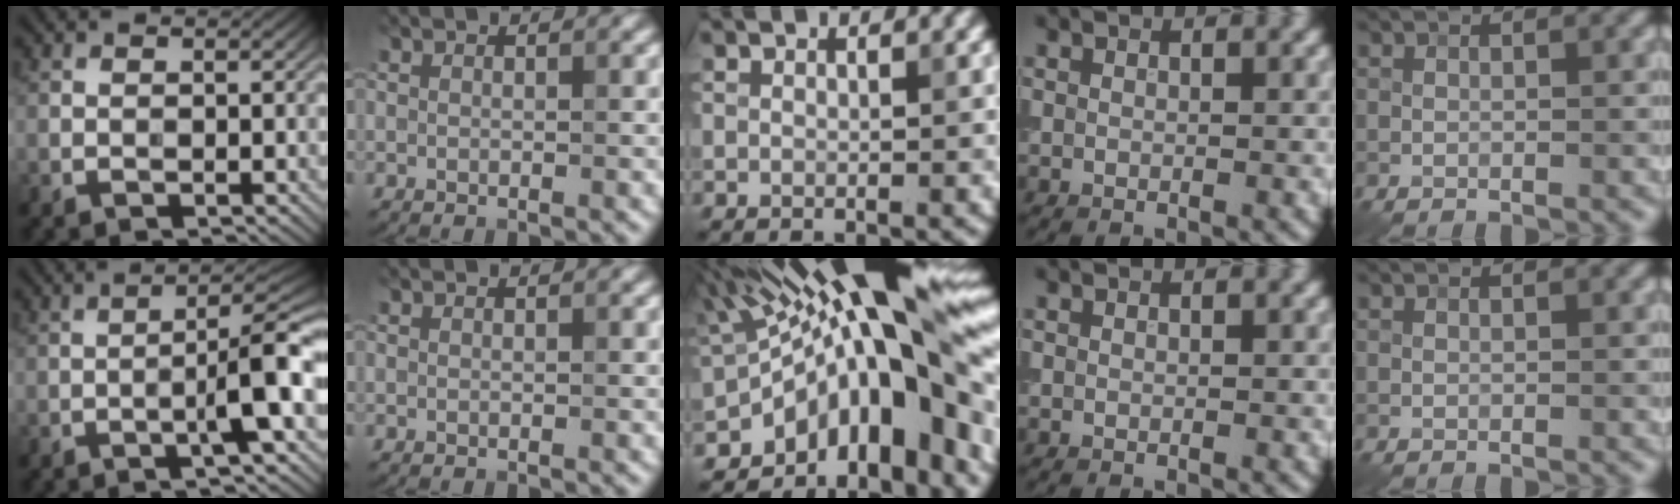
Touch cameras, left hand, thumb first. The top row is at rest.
{"thumb": {"total": 7.4, "force": [-2.0, 1.1, 7.0], "torque": [-0.102, 0.025, -0.037]}, "middle": {"total": 14.9, "force": [-1.1, 6.2, 13.5], "torque": [-0.163, 0.027, -0.025]}}